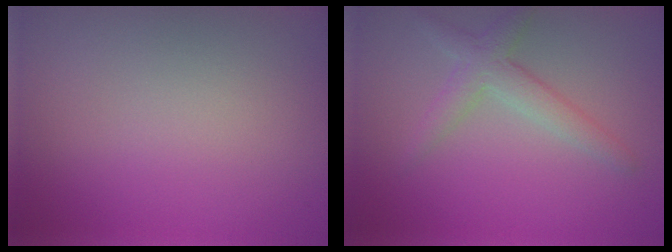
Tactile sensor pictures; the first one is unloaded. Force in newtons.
{"total": 2.8, "press": 2.8, "slide": 0.2}